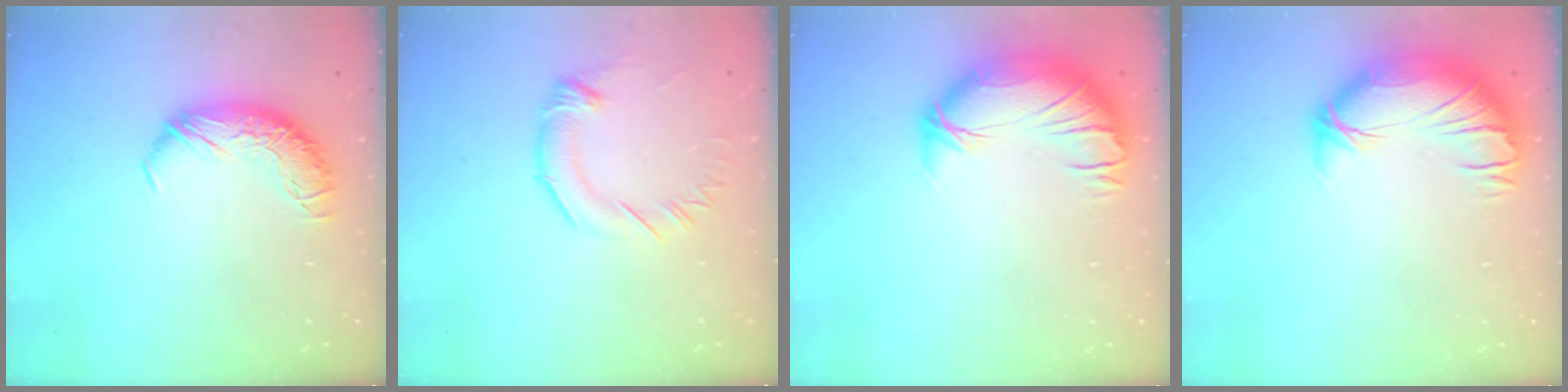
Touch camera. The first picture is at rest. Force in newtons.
{"total": 1.9, "press": 1.8, "slide": 0.7}
{"total": 2.1, "press": 0.9, "slide": 2.0}
{"total": 2.1, "press": 0.9, "slide": 2.0}